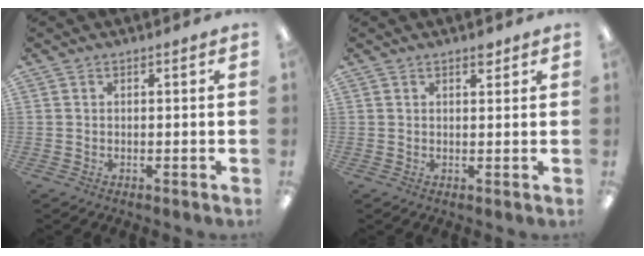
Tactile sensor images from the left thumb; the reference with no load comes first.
{"total": 2.0, "force": [1.6, 0.7, 0.9], "torque": [-0.004, -0.007, 0.025]}